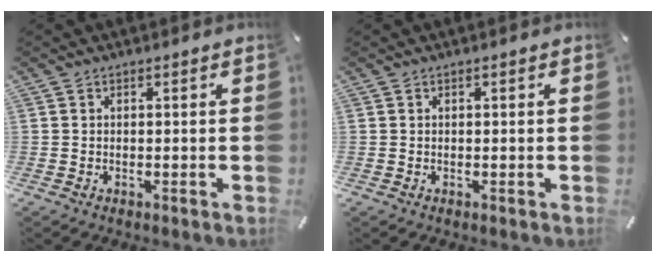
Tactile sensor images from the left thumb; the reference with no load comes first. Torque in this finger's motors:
{"motor_torque": [0.02, 0.15, -0.02, -0.08, 0.00]}